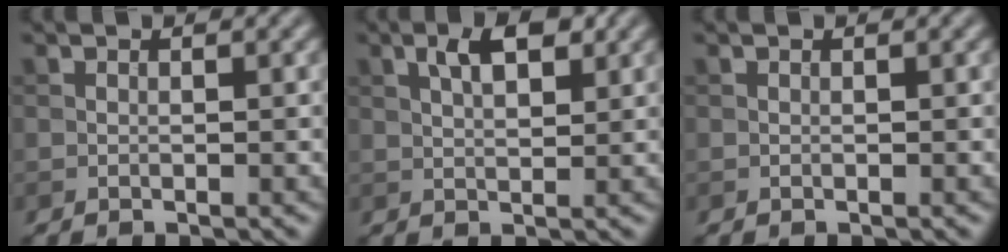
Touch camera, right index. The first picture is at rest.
{"total": 3.6, "force": [1.7, 1.5, 2.8], "torque": [-0.051, 0.008, 0.030]}
{"total": 0.0}